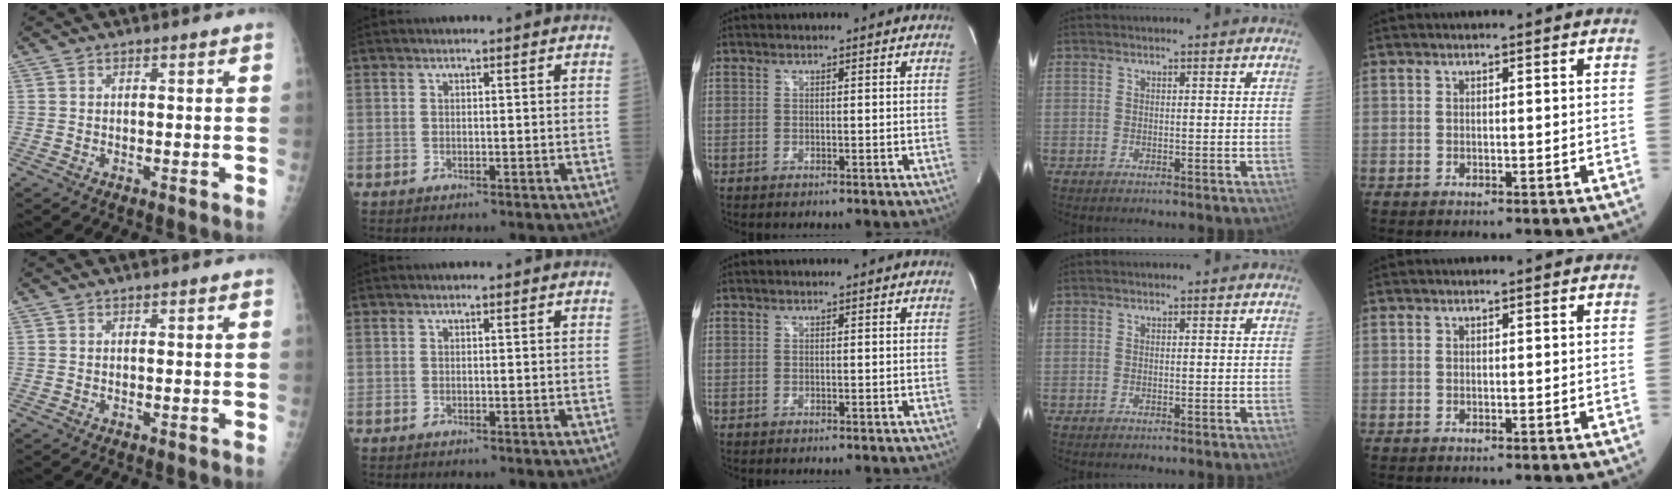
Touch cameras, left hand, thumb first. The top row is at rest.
{}